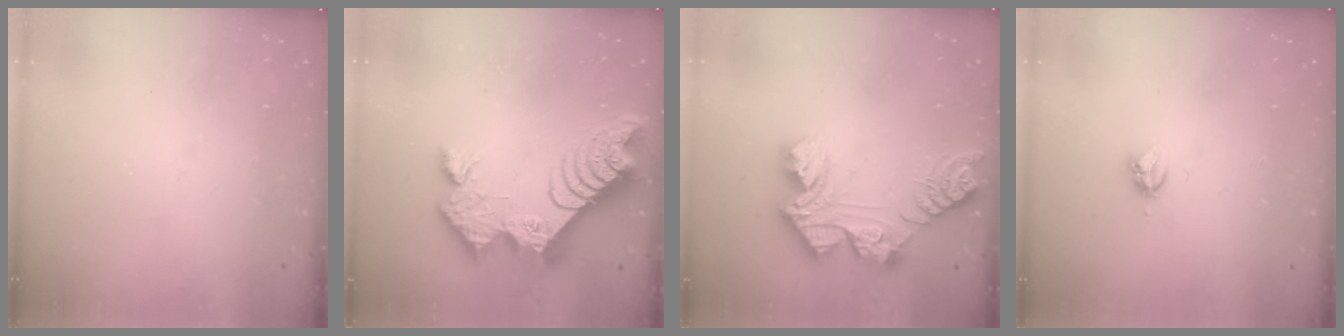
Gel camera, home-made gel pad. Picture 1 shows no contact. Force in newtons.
{"total": 17.2, "press": 17.2, "slide": 1.2}
{"total": 13.7, "press": 13.7, "slide": 1.1}
{"total": 3.9, "press": 3.9, "slide": 0.4}